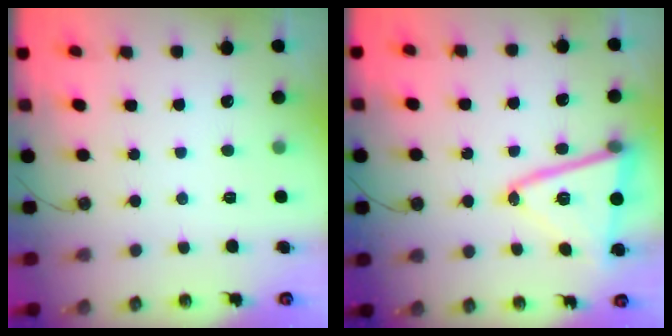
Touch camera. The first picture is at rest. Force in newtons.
{"total": 15.9, "press": 15.6, "slide": 2.9}